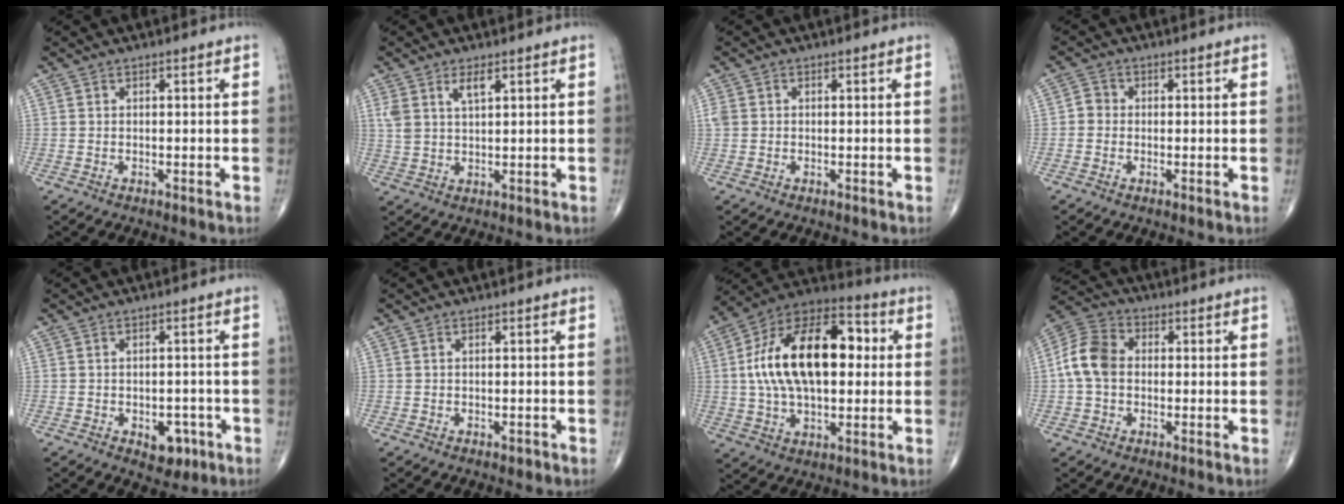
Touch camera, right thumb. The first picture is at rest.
{"total": 4.4, "force": [2.4, 1.8, 3.3], "torque": [-0.065, -0.007, 0.051]}
{"total": 1.9, "force": [0.2, 1.7, 0.9], "torque": [-0.024, 0.009, 0.008]}
{"total": 2.2, "force": [-0.3, 2.0, 0.8], "torque": [-0.002, 0.006, -0.014]}
{"total": 4.9, "force": [-2.1, 3.2, 3.1], "torque": [-0.015, 0.011, -0.020]}
{"total": 0.7, "force": [-0.3, 0.4, 0.5], "torque": [-0.005, -0.001, -0.005]}
{"total": 23.3, "force": [2.7, 12.9, 19.2], "torque": [-0.319, 0.027, 0.039]}
{"total": 8.8, "force": [0.0, 6.5, 5.9], "torque": [-0.113, 0.027, -0.012]}